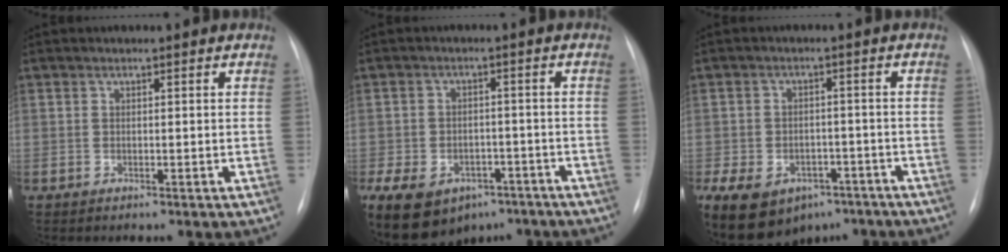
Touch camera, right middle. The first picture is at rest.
{"total": 22.9, "force": [-13.0, 16.0, 10.0], "torque": [-0.291, -0.013, -0.173]}
{"total": 20.4, "force": [-11.9, 14.0, 9.0], "torque": [-0.251, -0.010, -0.157]}